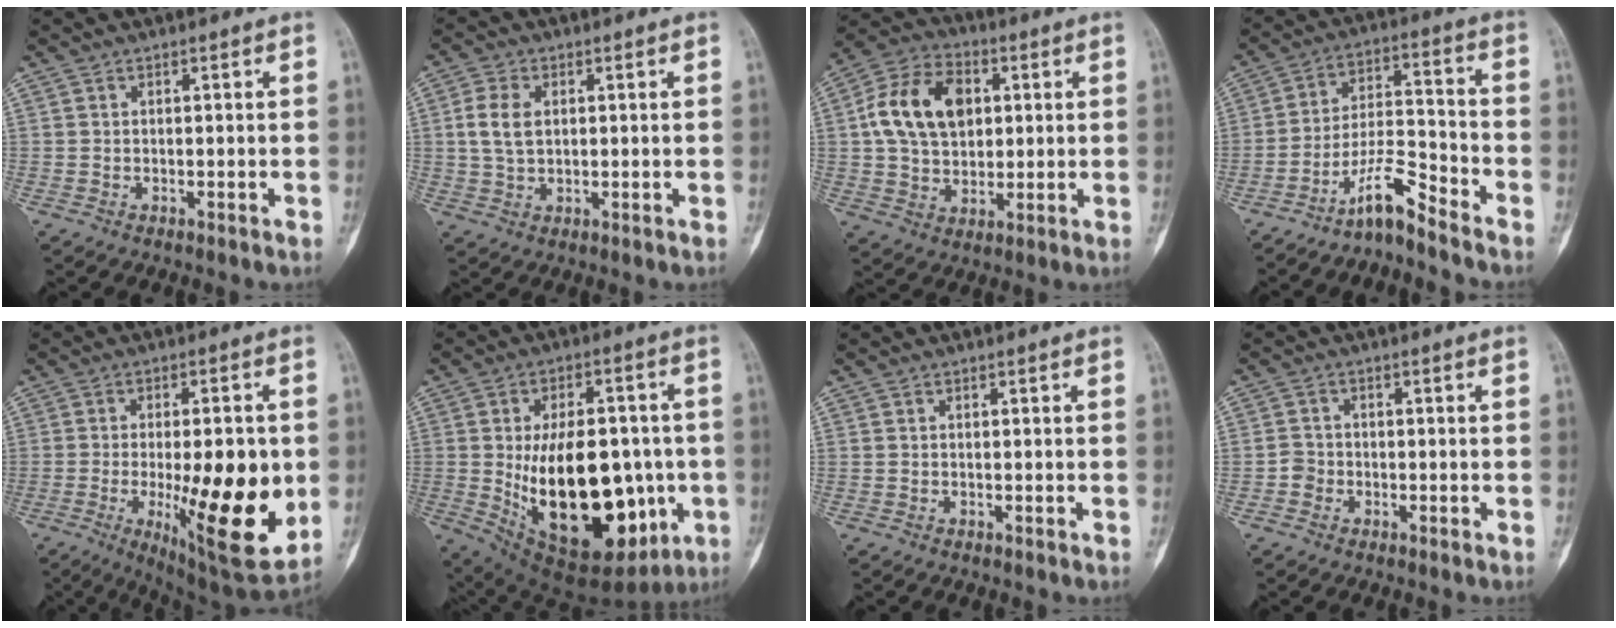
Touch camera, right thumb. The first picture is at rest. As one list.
[{"total": 5.7, "force": [1.0, 3.5, 4.3], "torque": [-0.089, -0.001, 0.020]}, {"total": 15.3, "force": [2.9, 10.7, 10.5], "torque": [-0.164, 0.010, 0.046]}, {"total": 8.1, "force": [-6.9, 0.8, 4.3], "torque": [-0.080, 0.073, -0.130]}, {"total": 21.3, "force": [-3.2, 6.7, 19.9], "torque": [-0.265, -0.019, -0.026]}, {"total": 27.5, "force": [-3.7, 14.4, 23.2], "torque": [-0.352, -0.009, -0.024]}, {"total": 0.0}, {"total": 2.2, "force": [-0.9, 1.9, 0.5], "torque": [0.001, 0.009, -0.022]}]